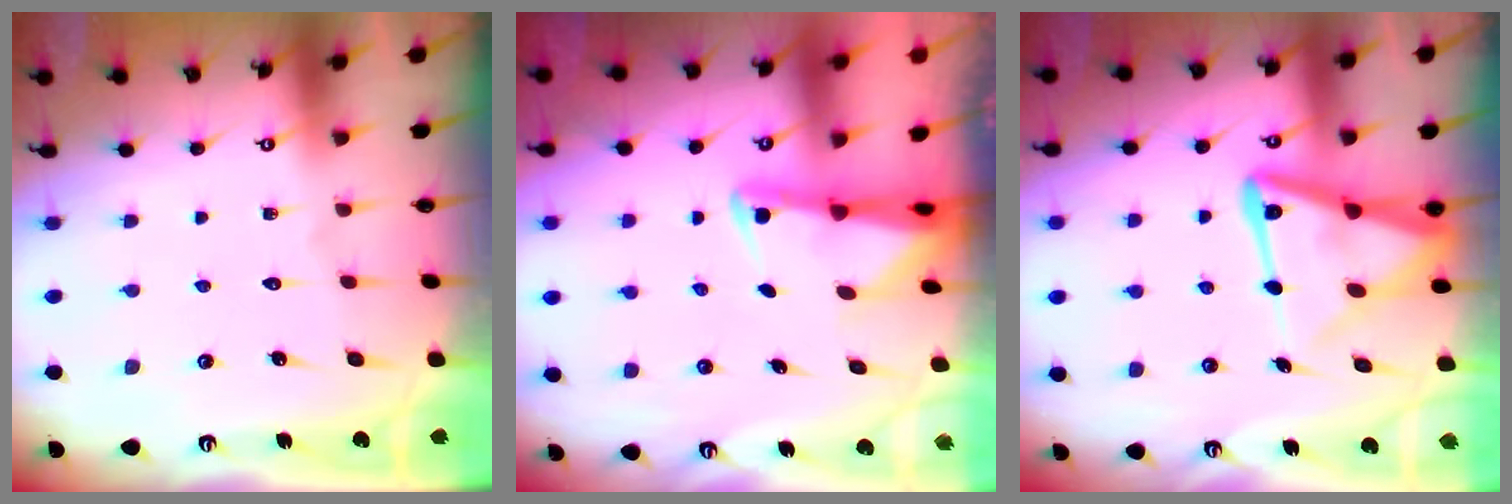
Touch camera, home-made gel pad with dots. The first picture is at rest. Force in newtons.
{"total": 2.2, "press": 2.1, "slide": 0.5}
{"total": 14.1, "press": 14.1, "slide": 1.5}